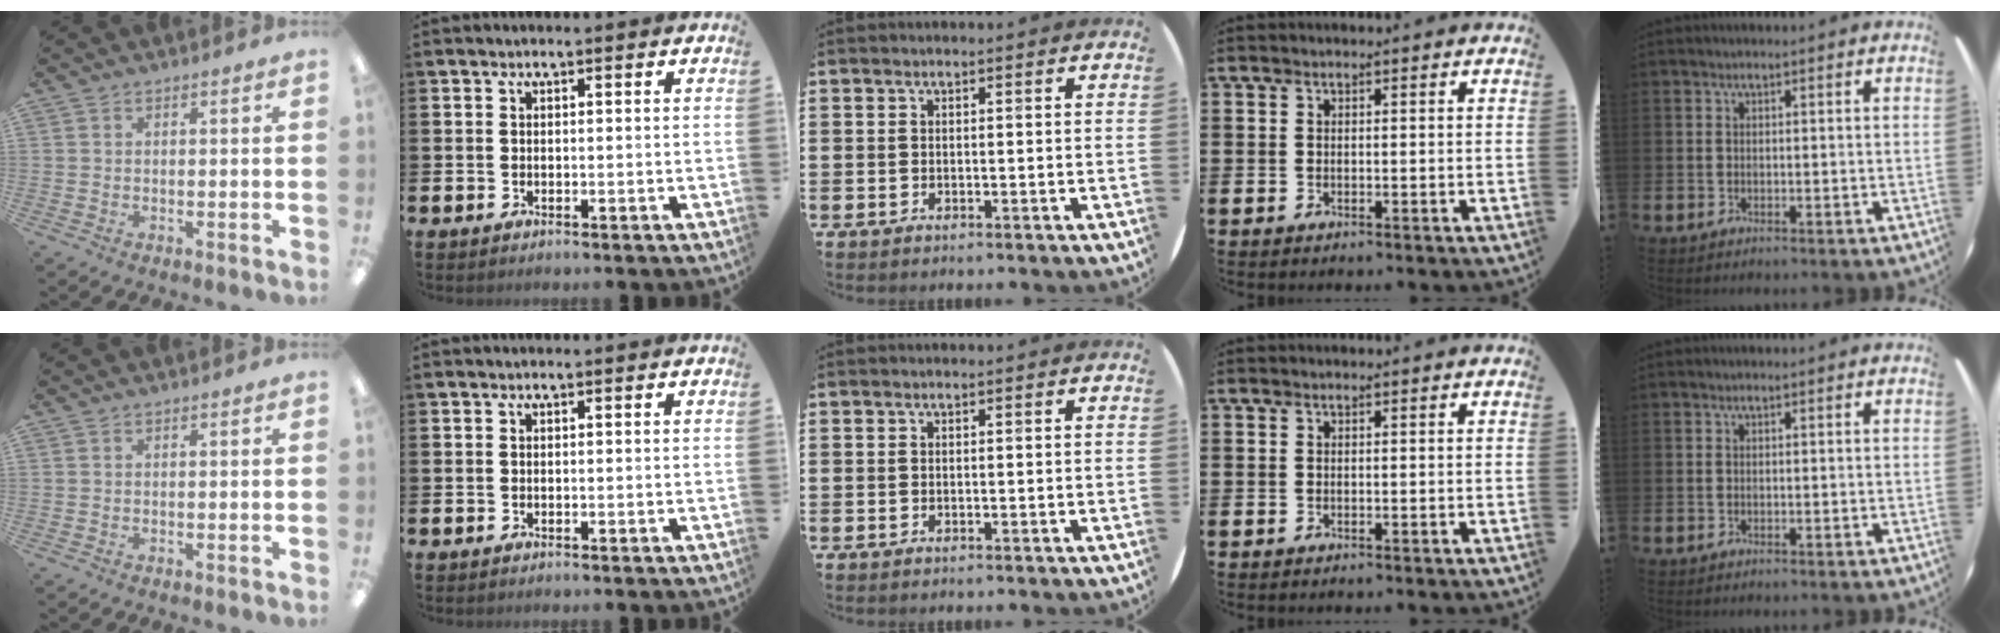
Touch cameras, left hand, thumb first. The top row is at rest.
{}